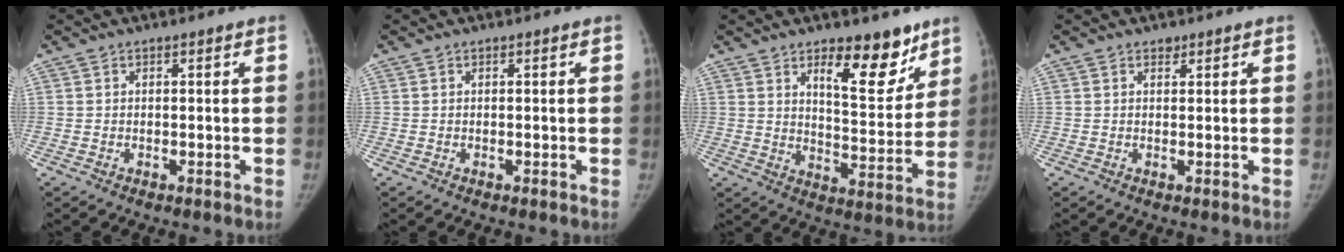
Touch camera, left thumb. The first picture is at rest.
{"total": 0.0}
{"total": 12.7, "force": [8.2, 5.3, 8.1], "torque": [-0.071, -0.061, 0.127]}
{"total": 1.1, "force": [0.8, 0.7, 0.2], "torque": [0.005, -0.006, 0.011]}